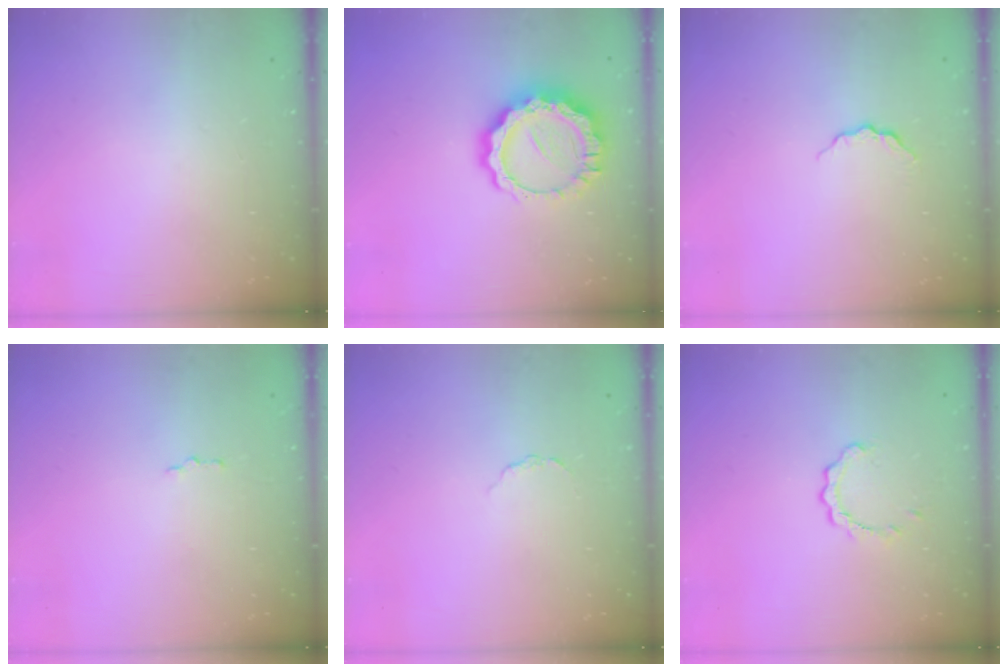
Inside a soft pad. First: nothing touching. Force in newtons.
{"total": 13.2, "press": 13.1, "slide": 1.0}
{"total": 5.1, "press": 5.1, "slide": 0.5}
{"total": 1.5, "press": 1.5, "slide": 0.2}
{"total": 1.5, "press": 1.5, "slide": 0.2}
{"total": 2.6, "press": 2.6, "slide": 0.3}